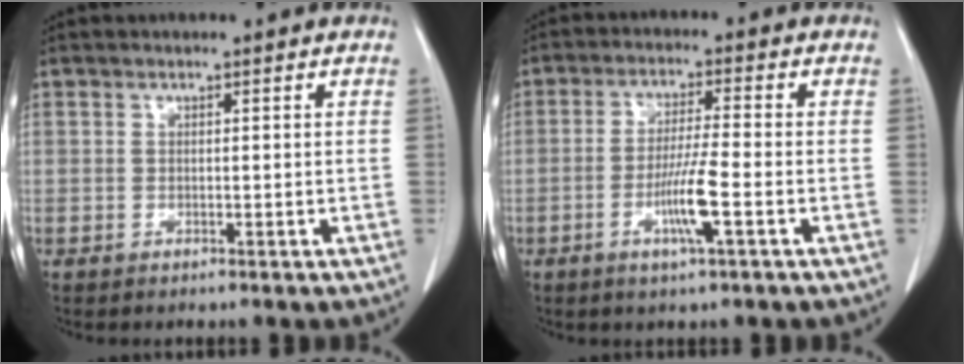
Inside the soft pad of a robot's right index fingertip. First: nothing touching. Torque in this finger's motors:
{"motor_torque": [0.90, -0.01, 0.57, 0.09]}